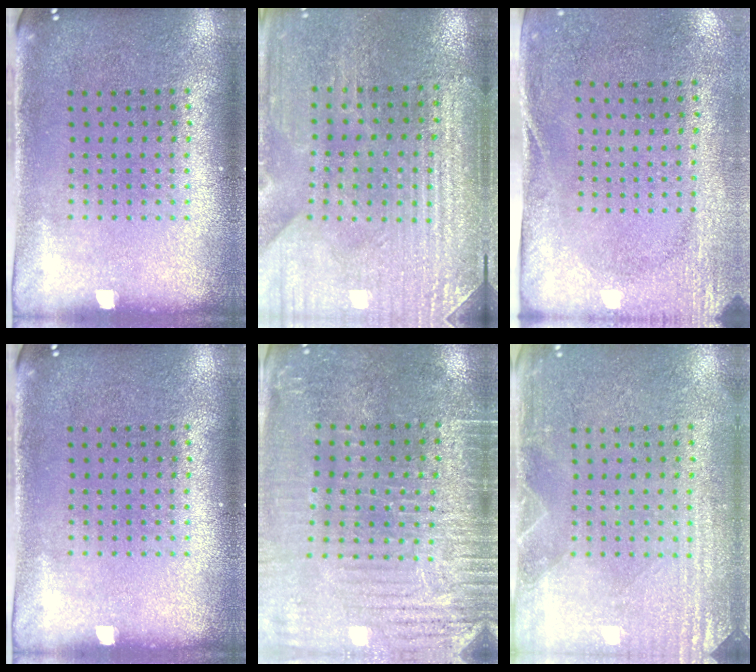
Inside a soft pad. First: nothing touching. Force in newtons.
{"total": 3.5, "press": 3.5, "slide": 0.1}
{"total": 2.7, "press": 2.1, "slide": 1.7}
{"total": 0.0}
{"total": 3.3, "press": 3.3, "slide": 0.4}
{"total": 3.2, "press": 3.1, "slide": 0.4}